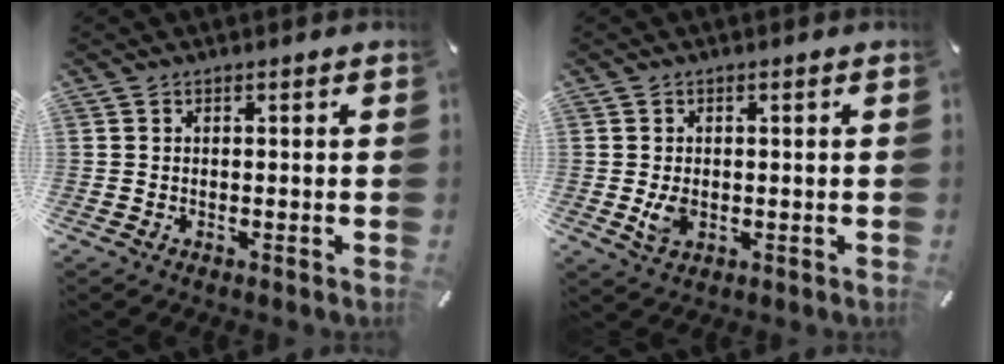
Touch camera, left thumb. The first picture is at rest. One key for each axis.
{"total": 3.6, "fx": -0.3, "fy": 2.6, "fz": 2.5, "tx": -0.049, "ty": -0.004, "tz": -0.008}